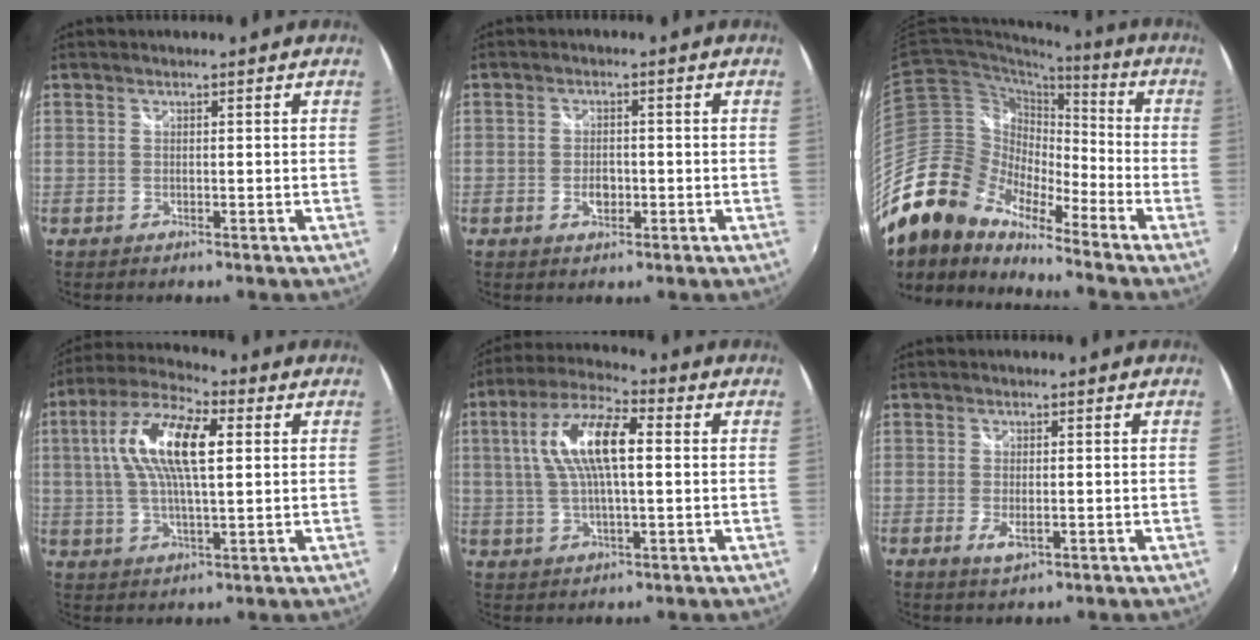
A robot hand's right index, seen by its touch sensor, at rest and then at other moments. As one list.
[{"total": 3.1, "force": [-0.9, 2.0, 2.2], "torque": [-0.037, -0.001, -0.016]}, {"total": 16.3, "force": [-13.1, 7.5, 6.1], "torque": [-0.118, 0.009, -0.262]}, {"total": 14.4, "force": [3.2, 5.1, 13.1], "torque": [-0.253, 0.022, 0.050]}, {"total": 13.0, "force": [2.2, 4.3, 12.1], "torque": [-0.234, 0.020, 0.037]}, {"total": 3.1, "force": [-0.9, 1.2, 2.7], "torque": [-0.052, -0.009, -0.013]}]